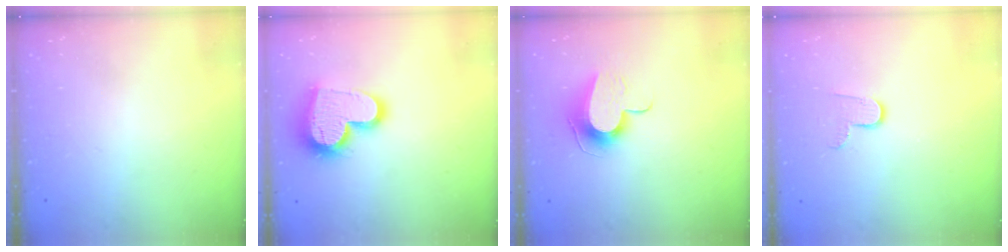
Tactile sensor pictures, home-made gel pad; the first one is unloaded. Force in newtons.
{"total": 18.2, "press": 18.1, "slide": 1.5}
{"total": 11.2, "press": 11.1, "slide": 0.5}
{"total": 6.5, "press": 6.4, "slide": 0.6}